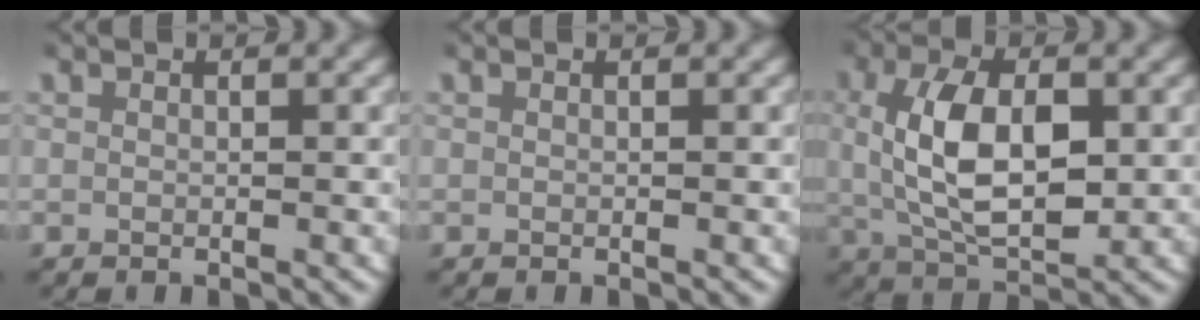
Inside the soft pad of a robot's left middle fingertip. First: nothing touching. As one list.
[{"total": 0.0}, {"total": 7.8, "force": [0.4, 4.1, 6.6], "torque": [-0.132, -0.008, 0.013]}]